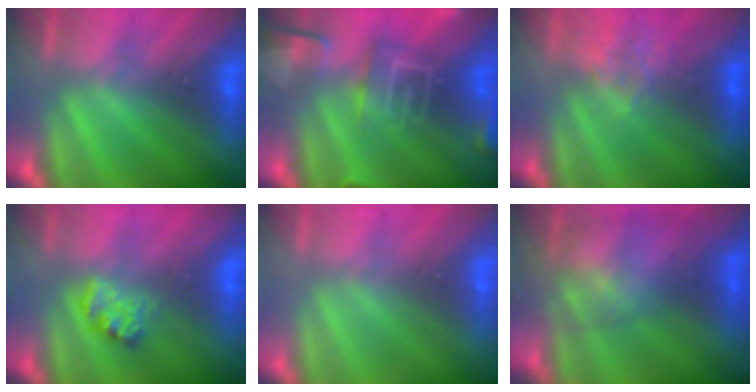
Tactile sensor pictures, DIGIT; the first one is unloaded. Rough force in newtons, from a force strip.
{"total": 9.0}
{"total": 4.7}
{"total": 2.4}
{"total": 3.2}
{"total": 7.0}